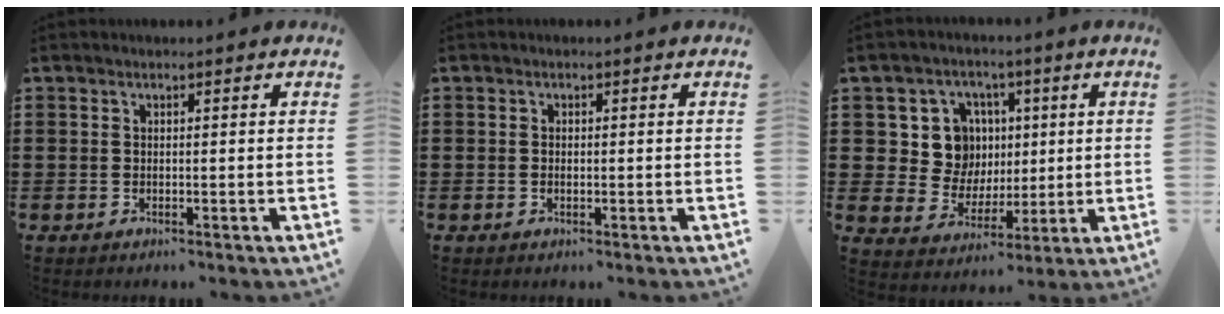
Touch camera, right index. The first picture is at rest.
{"total": 0.7, "force": [-0.2, 0.3, 0.6], "torque": [-0.011, -0.002, -0.002]}
{"total": 9.6, "force": [2.1, 8.7, 3.5], "torque": [-0.085, 0.008, 0.045]}